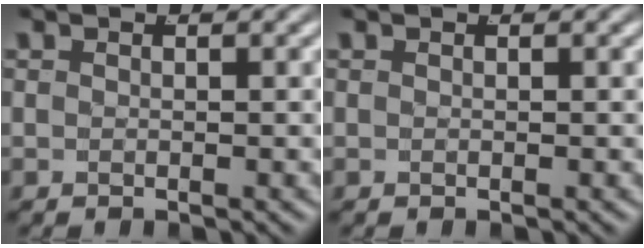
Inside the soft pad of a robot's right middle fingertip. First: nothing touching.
{"total": 0.0}